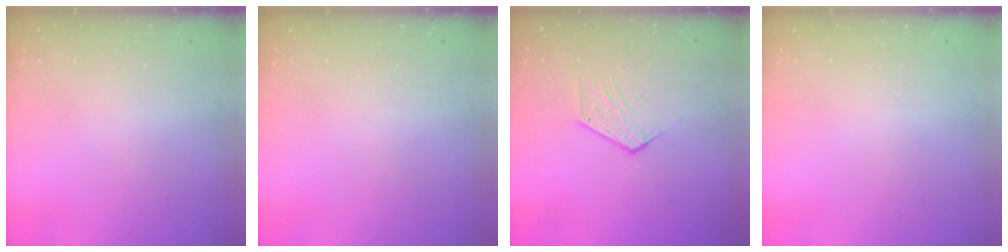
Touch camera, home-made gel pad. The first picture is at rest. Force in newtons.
{"total": 0.0}
{"total": 6.6, "press": 6.5, "slide": 0.4}
{"total": 0.0}